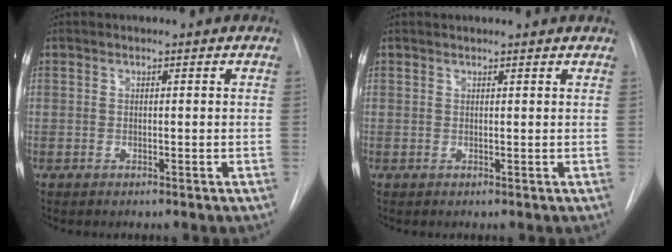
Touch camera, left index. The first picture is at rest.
{"total": 3.4, "force": [3.3, 0.1, 0.8], "torque": [-0.012, 0.022, 0.036]}